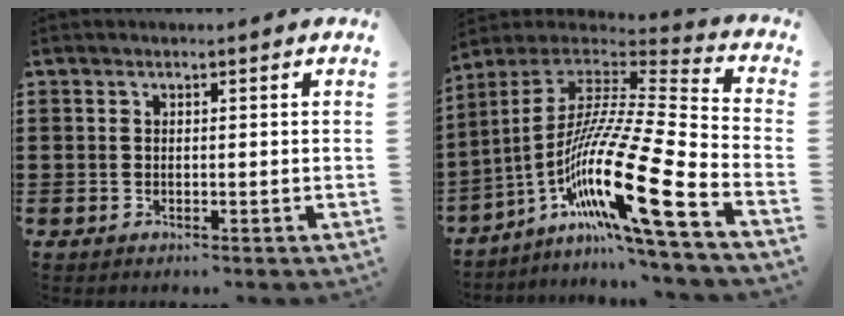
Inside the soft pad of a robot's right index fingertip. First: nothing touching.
{"total": 20.2, "force": [-9.2, 2.1, 17.9], "torque": [-0.360, -0.012, -0.175]}